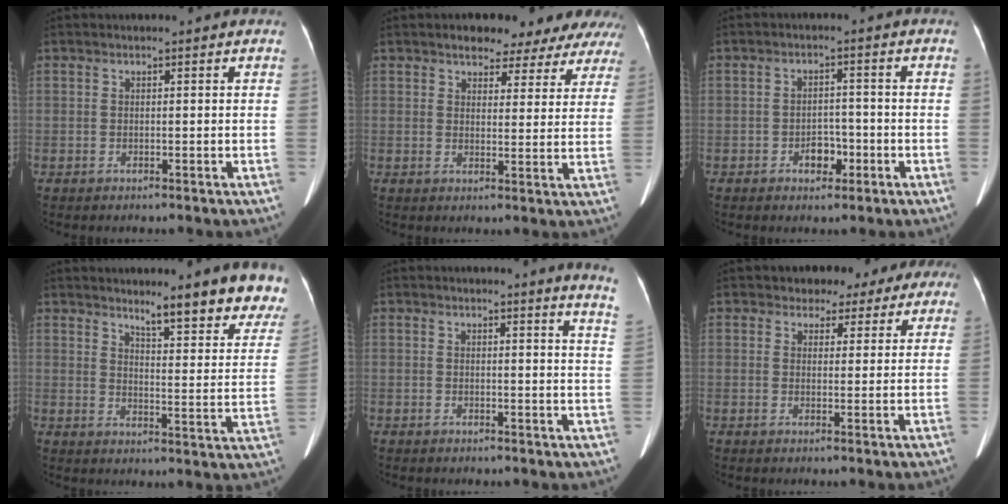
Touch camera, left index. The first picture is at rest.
{"total": 14.0, "force": [12.4, 4.6, 4.5], "torque": [-0.022, -0.012, 0.119]}
{"total": 3.6, "force": [-2.3, 2.2, 1.7], "torque": [-0.020, -0.012, -0.034]}
{"total": 13.6, "force": [12.1, 1.5, 6.0], "torque": [-0.042, -0.064, 0.129]}
{"total": 7.2, "force": [6.6, -1.2, 2.6], "torque": [-0.019, -0.085, 0.039]}
{"total": 7.0, "force": [5.1, 4.5, 1.3], "torque": [0.004, -0.002, 0.044]}